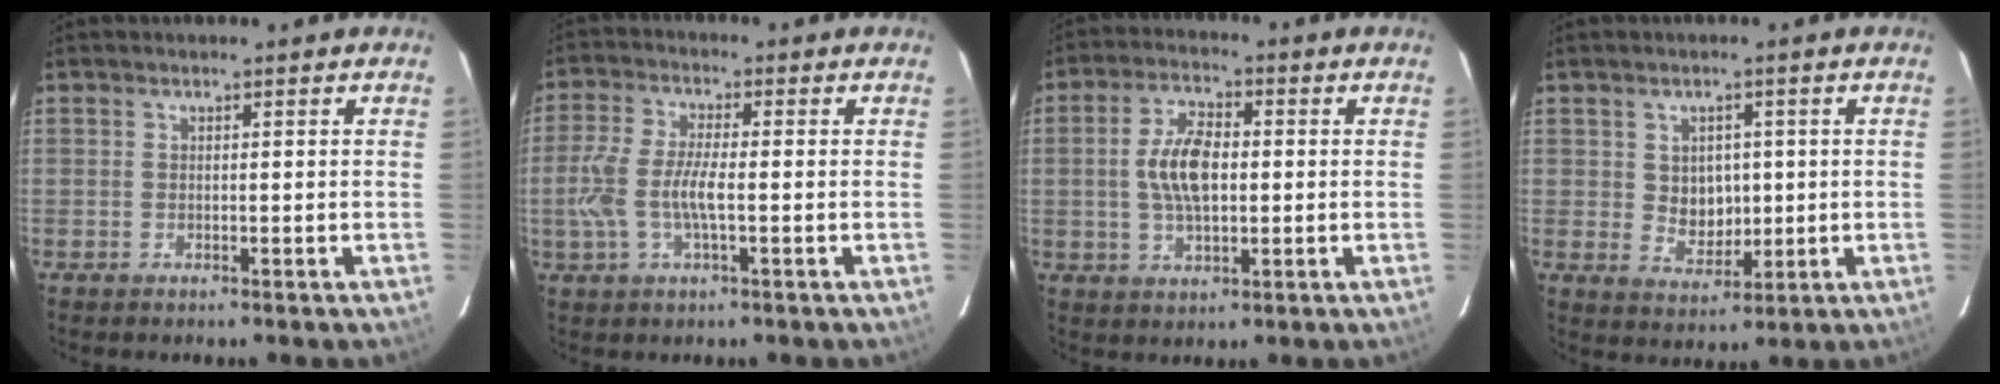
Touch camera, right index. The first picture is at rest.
{"total": 8.3, "force": [-1.4, 2.6, 7.7], "torque": [-0.167, 0.000, -0.028]}
{"total": 8.7, "force": [0.1, 4.3, 7.5], "torque": [-0.145, 0.010, 0.003]}
{"total": 5.6, "force": [0.5, 4.8, 2.8], "torque": [-0.048, 0.003, 0.020]}